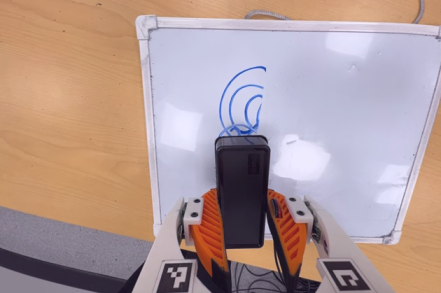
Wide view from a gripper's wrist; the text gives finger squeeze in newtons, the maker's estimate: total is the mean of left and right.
{"total": 6.0, "left": 5.5, "right": 6.5}